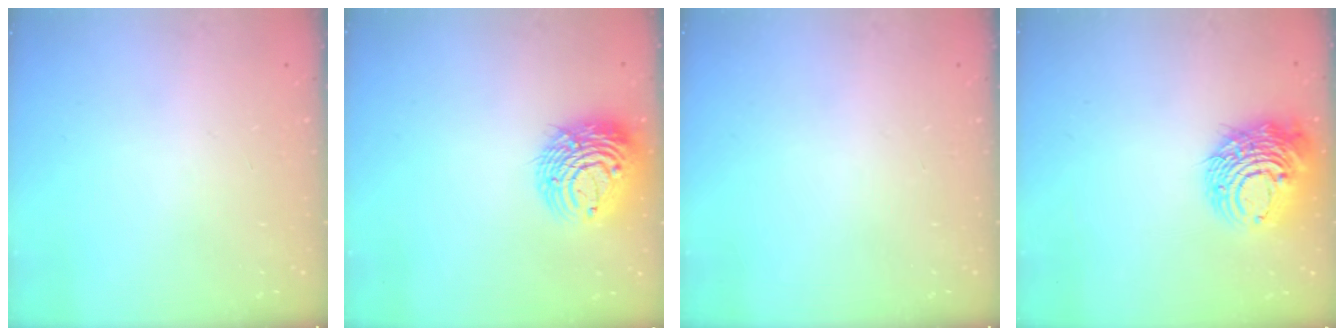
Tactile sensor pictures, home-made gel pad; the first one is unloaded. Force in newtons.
{"total": 13.9, "press": 13.8, "slide": 1.9}
{"total": 0.0}
{"total": 13.4, "press": 13.4, "slide": 1.5}